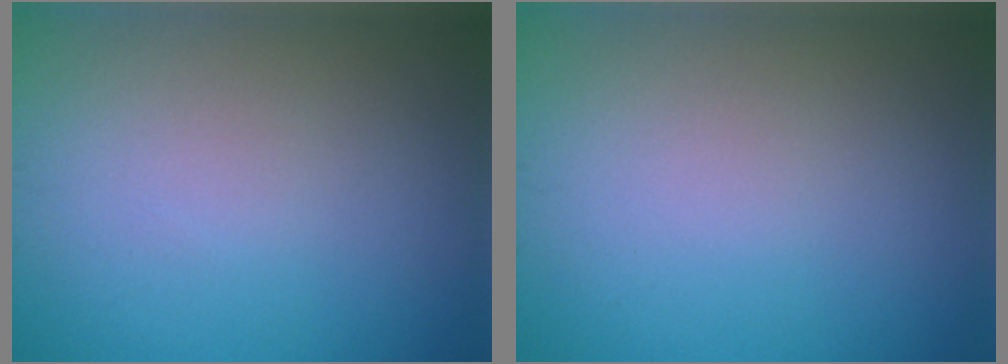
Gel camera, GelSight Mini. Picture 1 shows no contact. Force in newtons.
{"total": 0.0}